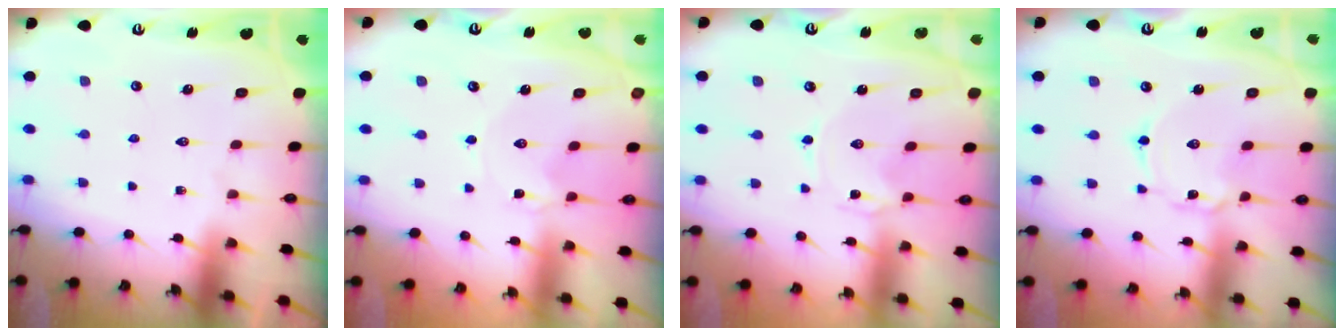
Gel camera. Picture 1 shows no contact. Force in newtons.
{"total": 0.0}
{"total": 0.0}
{"total": 2.0, "press": 2.0, "slide": 0.2}